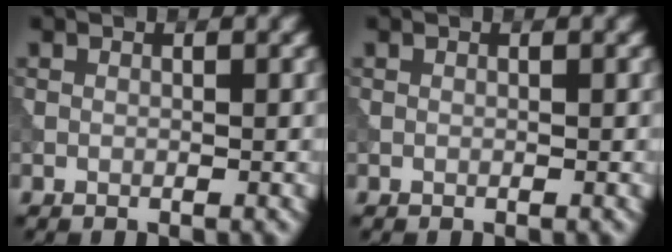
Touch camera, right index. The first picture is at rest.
{"total": 0.0}